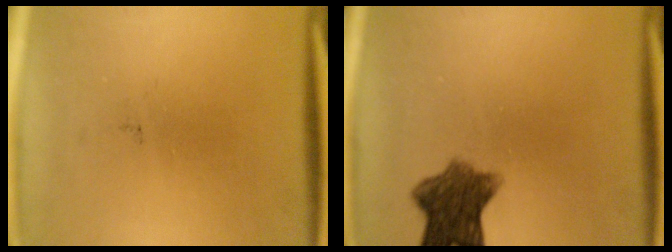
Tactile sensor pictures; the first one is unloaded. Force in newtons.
{"total": 8.1}